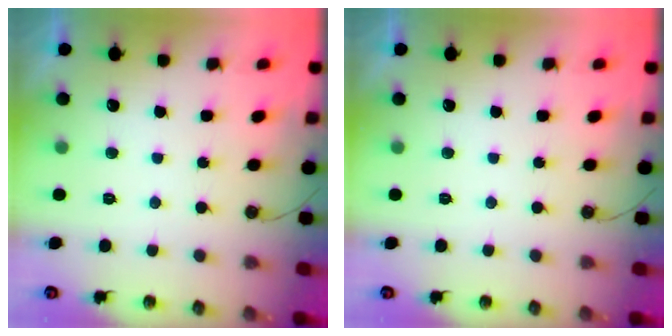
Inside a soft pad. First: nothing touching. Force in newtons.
{"total": 0.0}